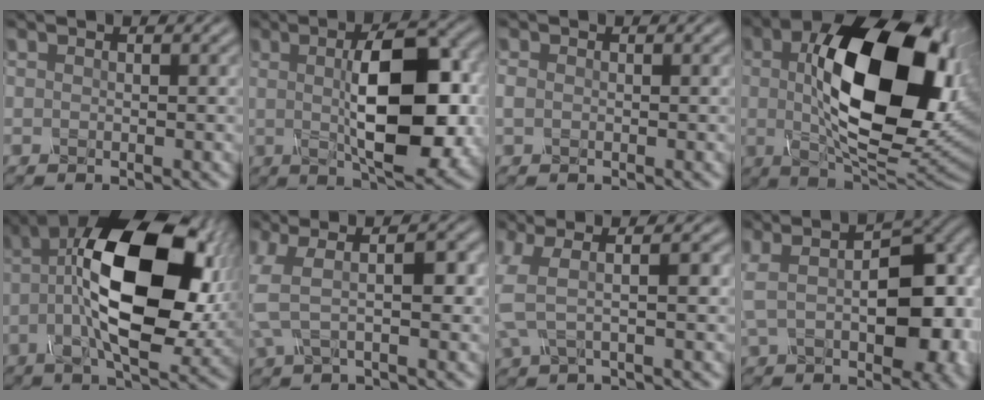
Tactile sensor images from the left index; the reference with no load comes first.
{"total": 10.8, "force": [0.7, 3.9, 10.1], "torque": [-0.146, 0.004, 0.010]}
{"total": 0.7, "force": [-0.2, 0.6, 0.3], "torque": [-0.010, -0.003, -0.005]}
{"total": 16.3, "force": [2.6, 8.1, 13.9], "torque": [-0.221, 0.000, 0.046]}
{"total": 15.7, "force": [1.0, 7.3, 13.8], "torque": [-0.229, 0.012, 0.008]}
{"total": 5.3, "force": [0.6, 2.4, 4.7], "torque": [-0.104, 0.005, 0.006]}
{"total": 4.1, "force": [0.6, 1.6, 3.8], "torque": [-0.090, 0.001, 0.008]}
{"total": 9.6, "force": [-0.3, 4.9, 8.3], "torque": [-0.146, 0.000, -0.006]}